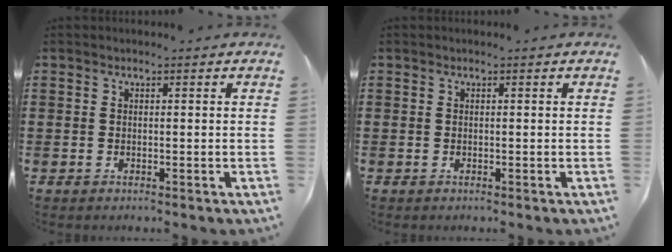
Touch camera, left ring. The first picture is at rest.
{"total": 0.0}